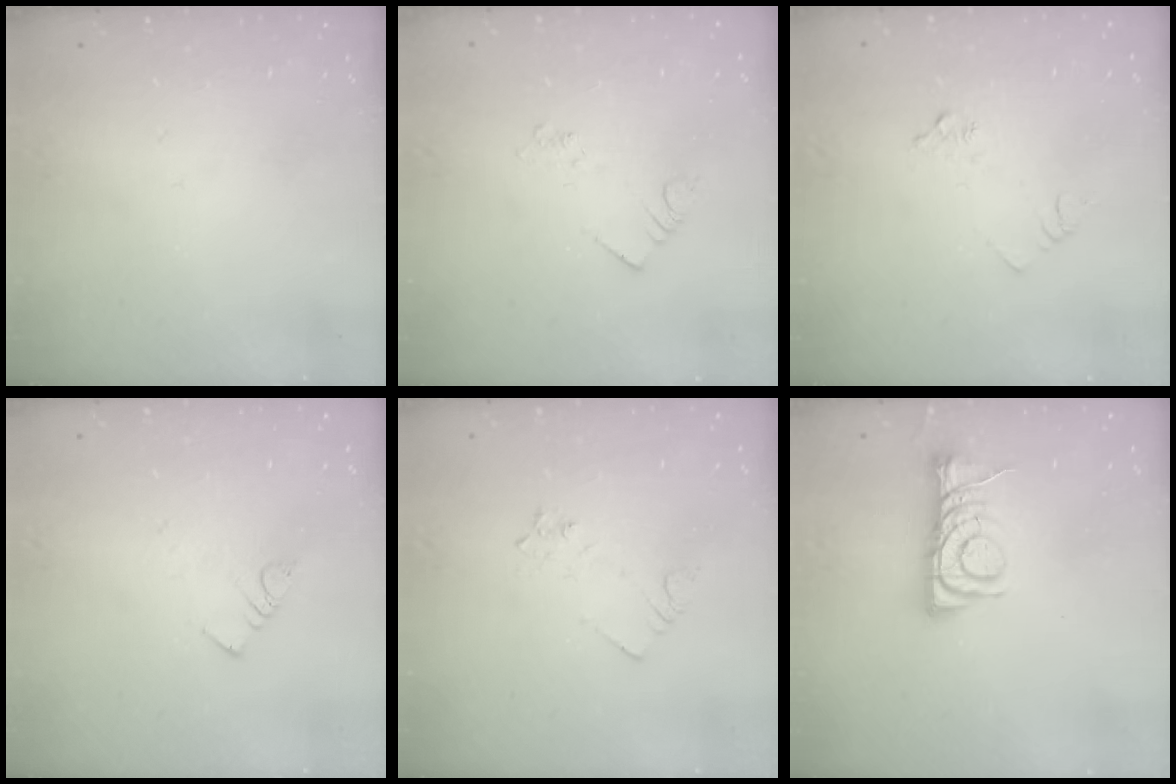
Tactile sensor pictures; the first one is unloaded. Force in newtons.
{"total": 1.9, "press": 1.9, "slide": 0.3}
{"total": 5.3, "press": 5.2, "slide": 0.5}
{"total": 3.9, "press": 3.8, "slide": 0.5}
{"total": 2.5, "press": 2.4, "slide": 0.4}
{"total": 8.5, "press": 8.5, "slide": 0.7}